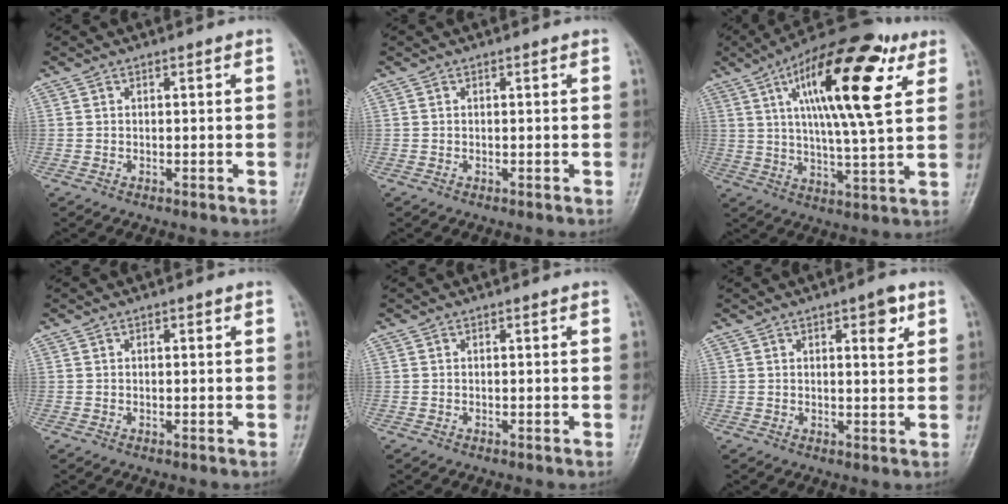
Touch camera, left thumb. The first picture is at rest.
{"total": 0.0}
{"total": 22.3, "force": [8.6, 6.8, 19.4], "torque": [-0.292, -0.013, 0.131]}
{"total": 0.8, "force": [0.3, 0.3, 0.7], "torque": [-0.007, 0.002, 0.004]}
{"total": 0.0}
{"total": 4.5, "force": [2.1, 1.5, 3.6], "torque": [-0.040, -0.009, 0.029]}